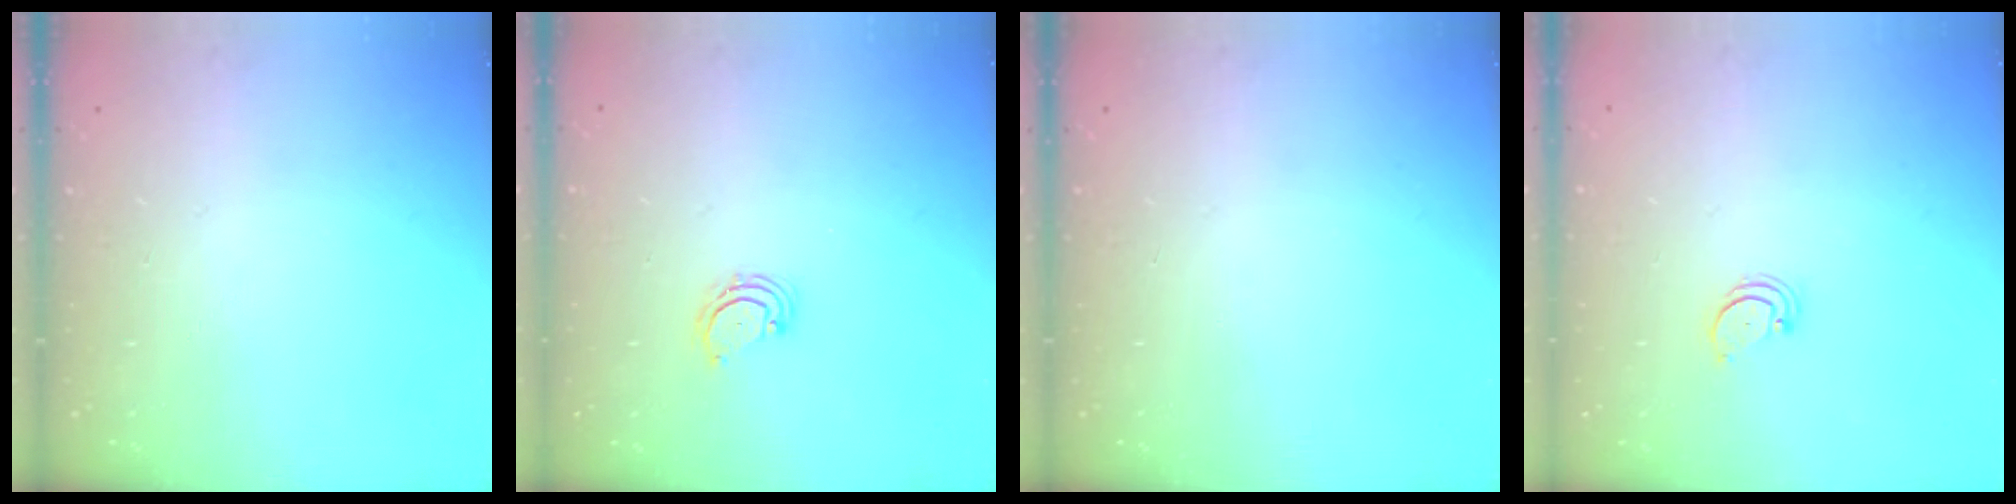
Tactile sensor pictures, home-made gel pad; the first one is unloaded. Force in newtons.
{"total": 3.1, "press": 3.1, "slide": 0.5}
{"total": 0.0}
{"total": 2.2, "press": 2.2, "slide": 0.2}